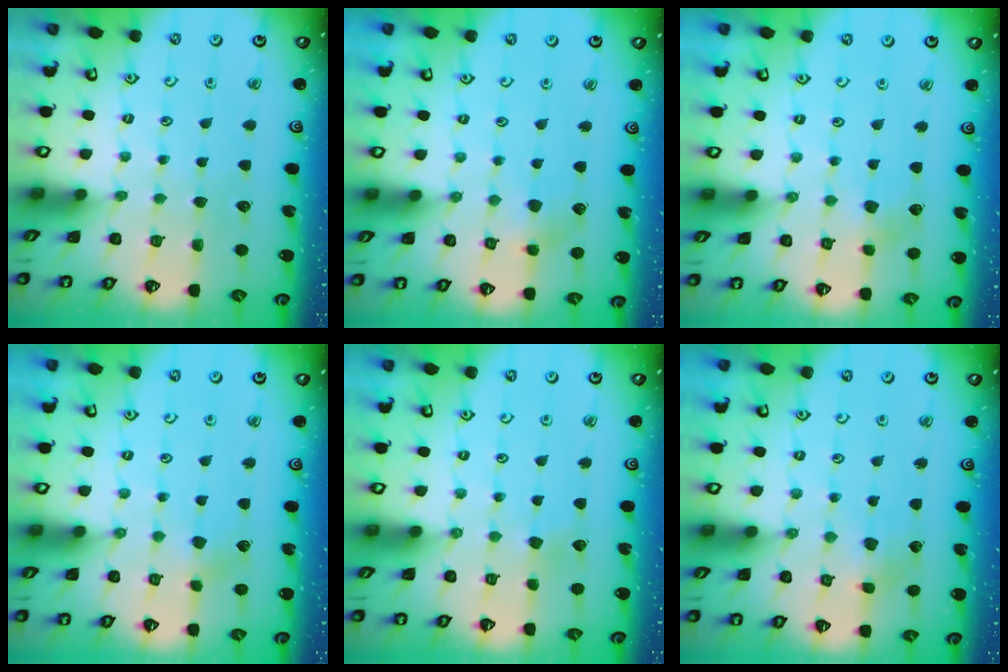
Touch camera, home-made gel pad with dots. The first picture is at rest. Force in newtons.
{"total": 7.6, "press": 7.5, "slide": 0.5}
{"total": 4.5, "press": 4.4, "slide": 0.5}
{"total": 2.0, "press": 1.9, "slide": 0.3}
{"total": 2.9, "press": 2.9, "slide": 0.3}
{"total": 3.3, "press": 3.3, "slide": 0.3}